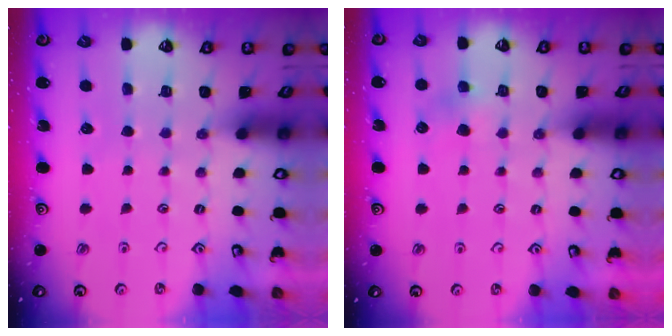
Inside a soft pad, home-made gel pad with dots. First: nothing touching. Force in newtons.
{"total": 4.5, "press": 4.3, "slide": 1.2}